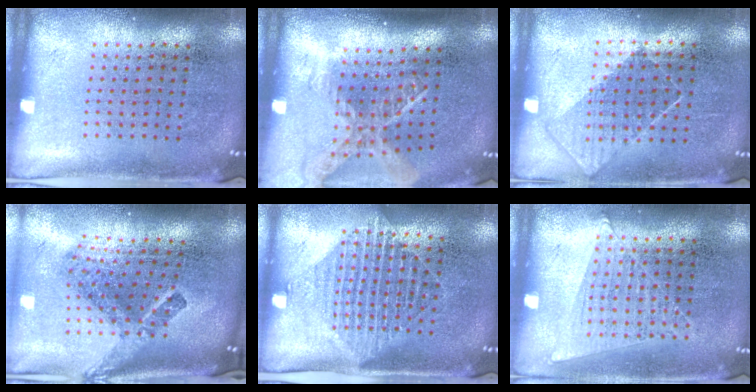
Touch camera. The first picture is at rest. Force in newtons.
{"total": 1.8, "press": 1.3, "slide": 1.3}
{"total": 0.8, "press": 0.7, "slide": 0.4}
{"total": 2.7, "press": 1.7, "slide": 2.1}
{"total": 1.5, "press": 1.2, "slide": 0.9}
{"total": 1.0, "press": 1.0, "slide": 0.4}